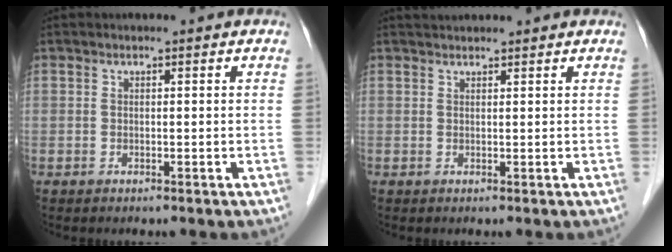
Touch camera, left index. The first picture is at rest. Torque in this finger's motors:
{"motor_torque": [0.08, 0.00, 0.00, -0.01]}